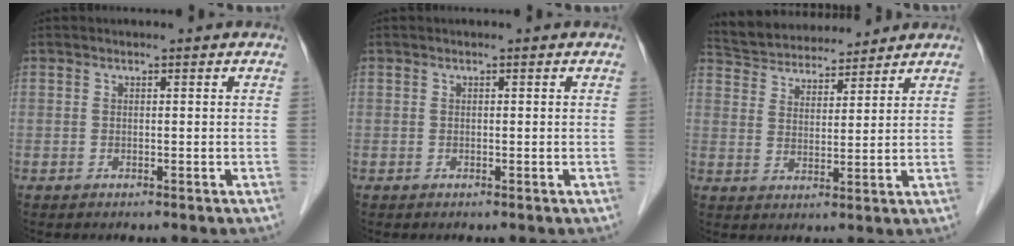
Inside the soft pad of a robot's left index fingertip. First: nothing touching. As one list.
[{"total": 0.0}, {"total": 12.9, "force": [12.1, 3.0, 3.3], "torque": [-0.060, 0.027, 0.203]}]